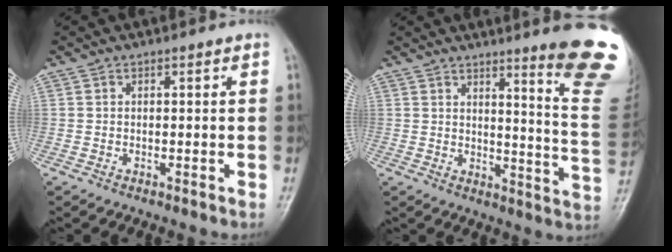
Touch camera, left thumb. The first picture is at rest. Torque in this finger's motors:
{"motor_torque": [3.15, 1.52, 1.48, -1.28, 0.24]}